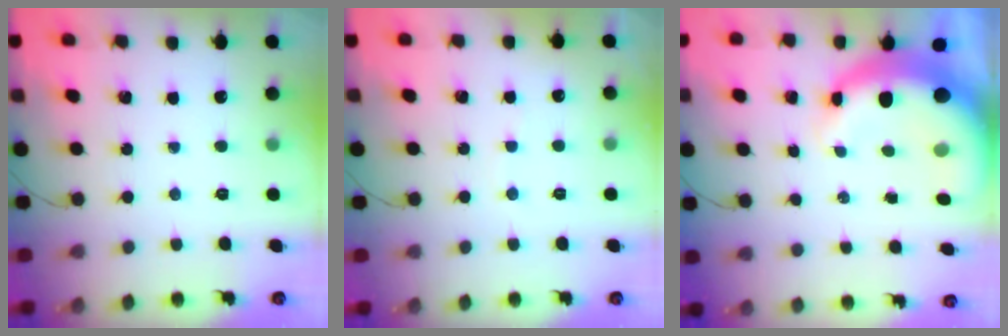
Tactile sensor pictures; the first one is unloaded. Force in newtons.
{"total": 4.7, "press": 4.7, "slide": 0.7}
{"total": 11.3, "press": 11.0, "slide": 2.3}